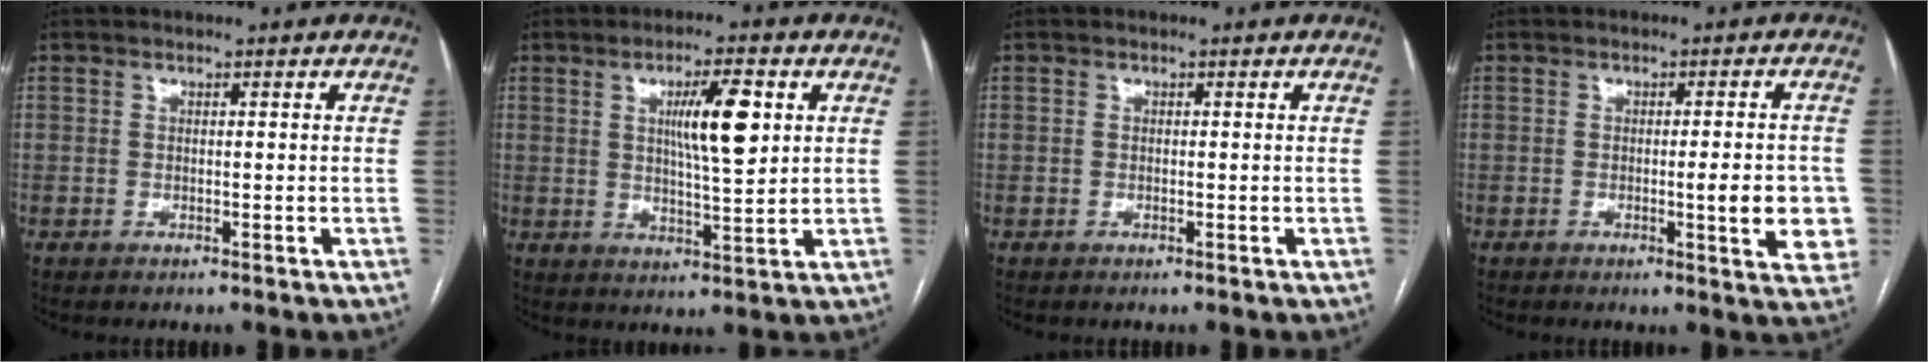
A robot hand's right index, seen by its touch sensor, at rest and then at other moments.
{"total": 8.3, "force": [2.4, 1.2, 7.9], "torque": [-0.132, 0.003, 0.042]}
{"total": 0.0}
{"total": 6.5, "force": [-1.2, 1.2, 6.3], "torque": [-0.069, -0.004, -0.015]}